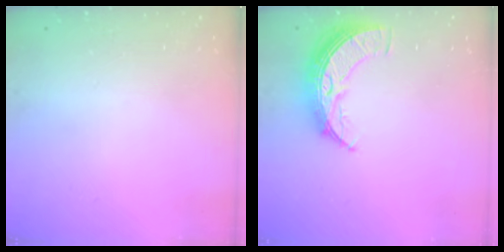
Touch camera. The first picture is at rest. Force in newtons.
{"total": 9.4, "press": 9.4, "slide": 0.7}